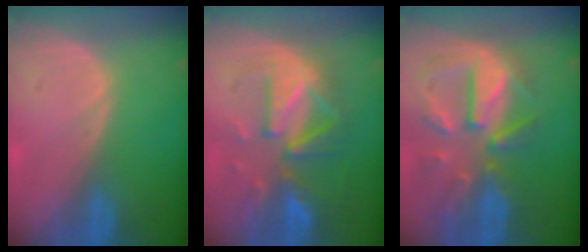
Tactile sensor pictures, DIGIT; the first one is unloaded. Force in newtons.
{"total": 9.5, "press": 9.0, "slide": 3.0}
{"total": 11.1, "press": 9.8, "slide": 5.4}